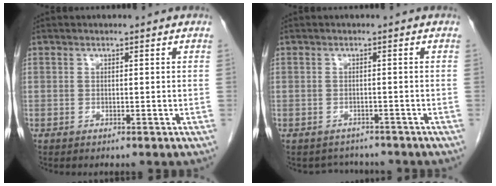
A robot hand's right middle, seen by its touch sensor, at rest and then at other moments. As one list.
[{"total": 3.1, "force": [-2.8, 1.4, -0.2], "torque": [0.001, 0.005, -0.041]}]